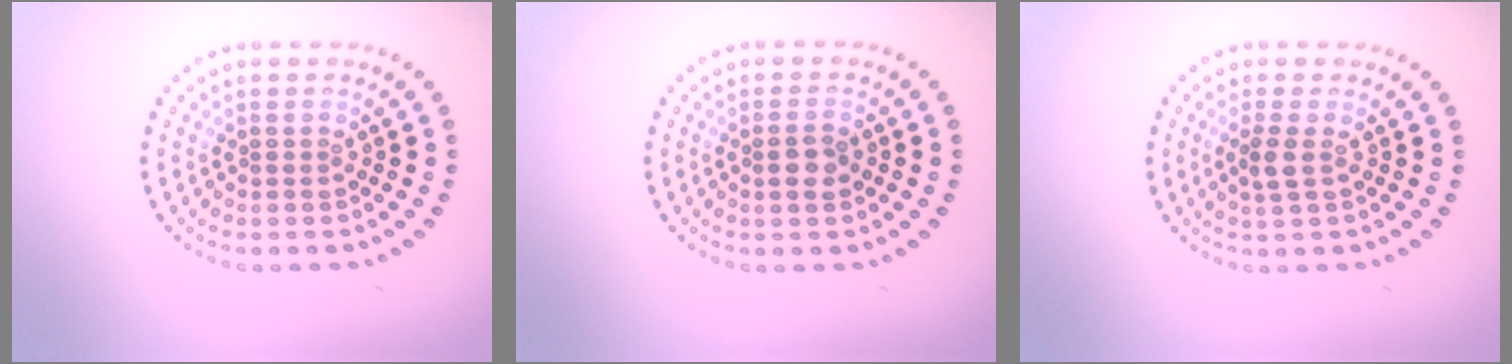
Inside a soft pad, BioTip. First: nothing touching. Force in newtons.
{"total": 1.7, "press": 1.6, "slide": 0.5}
{"total": 1.5, "press": 1.4, "slide": 0.7}